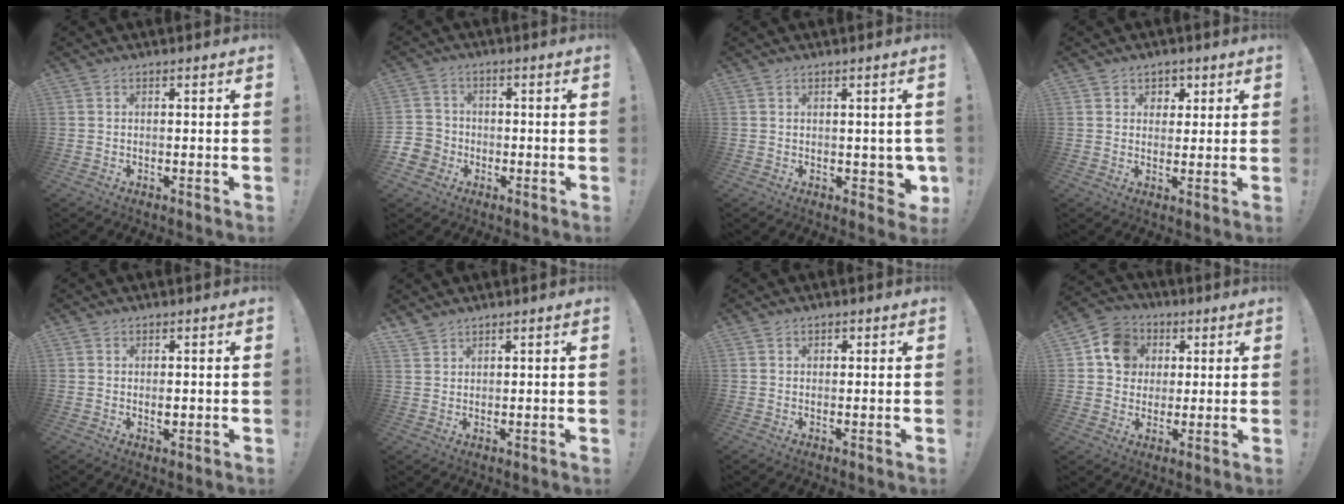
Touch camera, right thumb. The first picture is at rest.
{"total": 6.1, "force": [-2.1, 5.6, 1.4], "torque": [-0.029, 0.022, -0.039]}
{"total": 4.6, "force": [-0.2, 3.3, 3.2], "torque": [-0.021, 0.003, 0.002]}
{"total": 4.4, "force": [2.0, 3.9, 0.8], "torque": [-0.004, -0.010, 0.036]}
{"total": 1.6, "force": [-0.1, 1.1, 1.1], "torque": [-0.004, -0.004, -0.004]}
{"total": 2.8, "force": [2.5, 1.0, 0.6], "torque": [-0.008, -0.018, 0.048]}
{"total": 1.0, "force": [0.3, 0.9, 0.3], "torque": [-0.001, 0.000, 0.004]}
{"total": 11.4, "force": [2.8, 10.2, 4.3], "torque": [-0.048, -0.001, 0.057]}